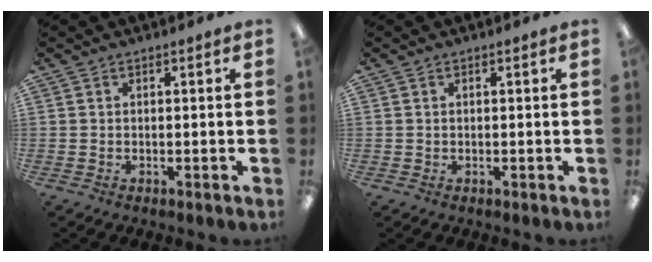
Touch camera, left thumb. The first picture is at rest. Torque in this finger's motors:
{"motor_torque": [0.01, 0.00, 0.05, -0.09, 0.01]}